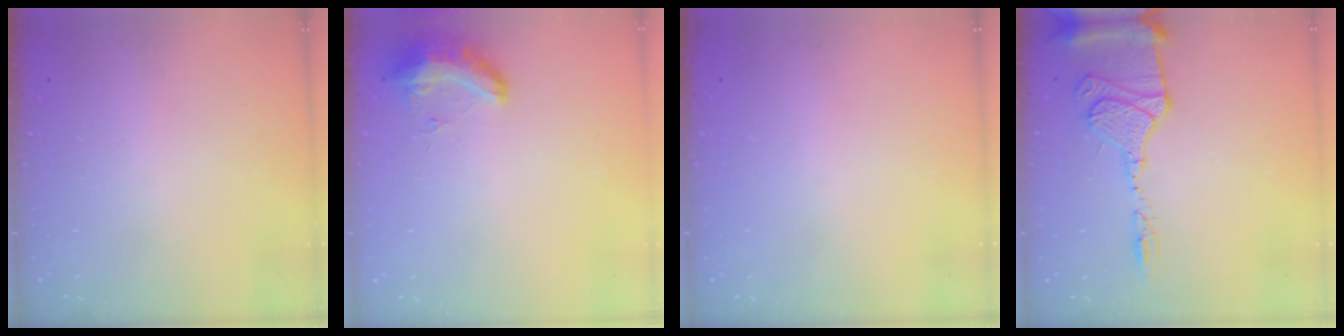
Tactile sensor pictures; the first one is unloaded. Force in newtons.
{"total": 9.1, "press": 8.9, "slide": 1.9}
{"total": 0.0}
{"total": 14.7, "press": 14.6, "slide": 1.8}